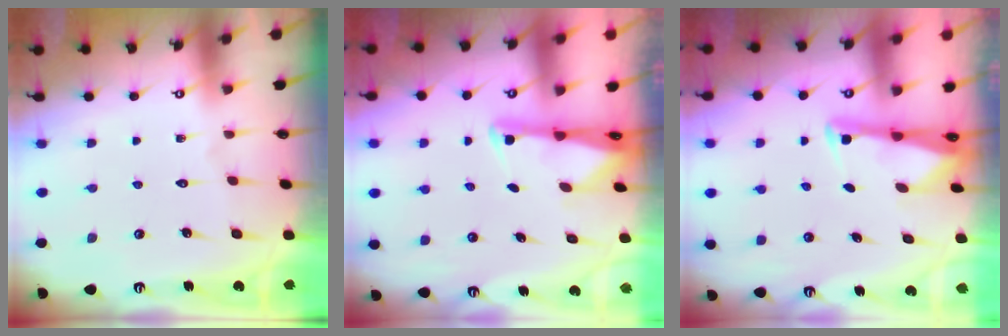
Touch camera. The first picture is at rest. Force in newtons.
{"total": 2.0, "press": 2.0, "slide": 0.3}
{"total": 2.7, "press": 2.7, "slide": 0.3}